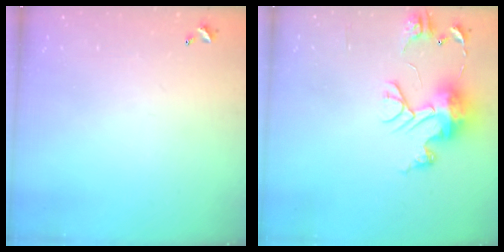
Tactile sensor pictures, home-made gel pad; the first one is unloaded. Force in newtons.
{"total": 12.0, "press": 11.9, "slide": 1.2}